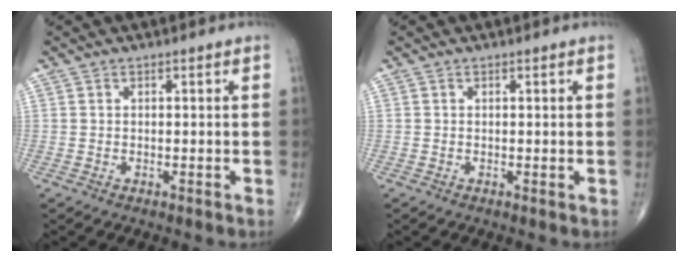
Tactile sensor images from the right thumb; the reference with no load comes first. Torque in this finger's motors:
{"motor_torque": [0.30, 0.06, -0.15, -0.17, 0.00]}